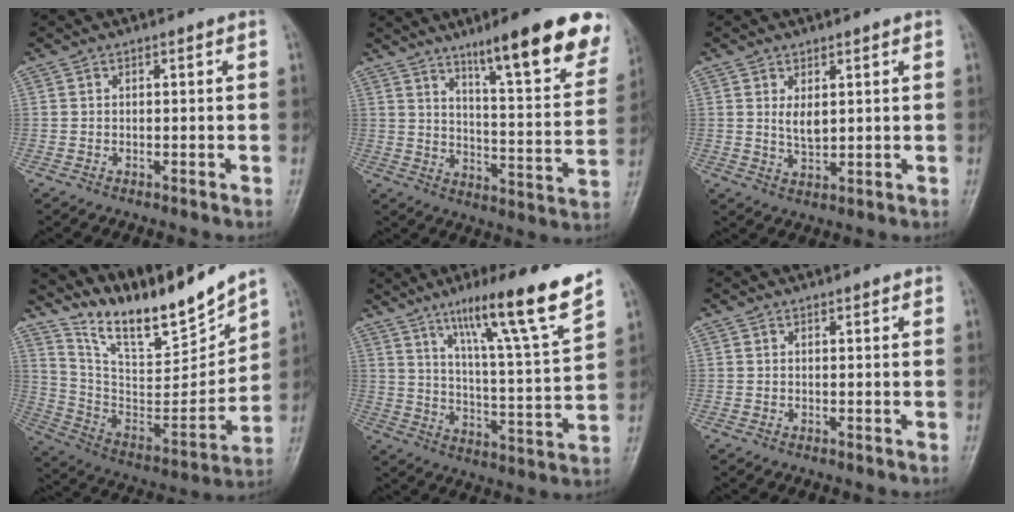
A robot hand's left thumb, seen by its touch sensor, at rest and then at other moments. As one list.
[{"total": 19.3, "force": [12.5, 3.5, 14.3], "torque": [-0.160, -0.059, 0.183]}, {"total": 3.4, "force": [1.2, 1.8, 2.7], "torque": [-0.040, -0.014, 0.026]}, {"total": 18.7, "force": [16.5, 3.2, 8.2], "torque": [-0.100, -0.107, 0.302]}, {"total": 17.1, "force": [11.7, 0.3, 12.5], "torque": [-0.180, -0.062, 0.184]}, {"total": 0.7, "force": [0.6, 0.3, 0.3], "torque": [-0.004, -0.001, 0.005]}]